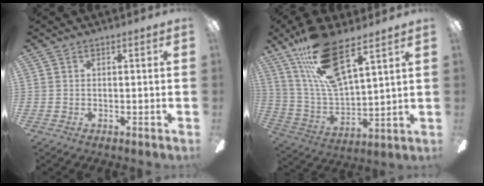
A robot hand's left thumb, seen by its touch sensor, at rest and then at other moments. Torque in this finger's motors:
{"motor_torque": [0.37, 0.47, 1.16, -1.61, 0.20]}